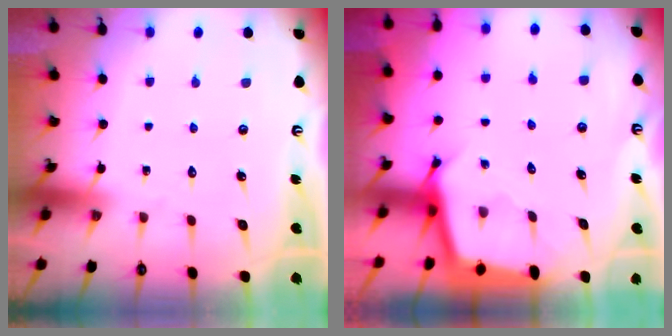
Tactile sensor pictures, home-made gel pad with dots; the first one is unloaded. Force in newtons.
{"total": 2.6, "press": 2.6, "slide": 0.1}